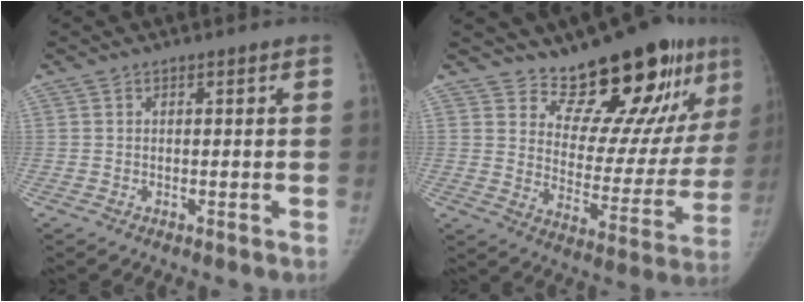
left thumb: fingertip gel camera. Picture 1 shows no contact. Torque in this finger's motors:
{"motor_torque": [0.46, 0.94, -0.15, -0.19, -0.12]}